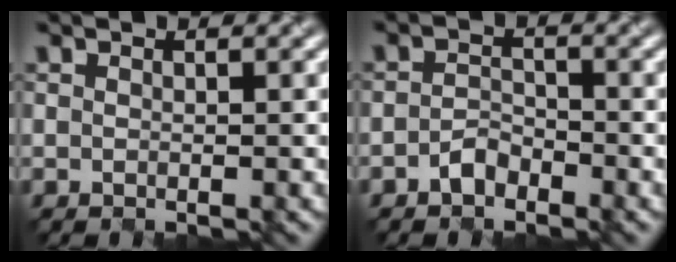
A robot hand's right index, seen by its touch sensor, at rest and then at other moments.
{"total": 1.8, "force": [-1.6, 0.8, 0.3], "torque": [-0.008, 0.003, -0.032]}